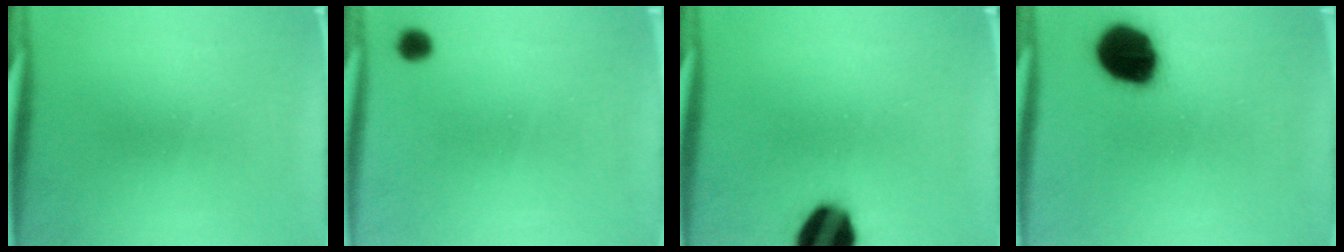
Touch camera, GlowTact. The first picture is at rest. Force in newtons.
{"total": 2.2}
{"total": 14.3}
{"total": 14.8}